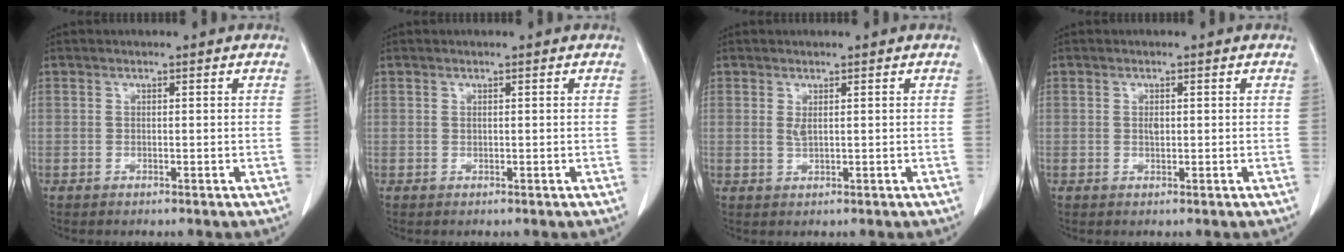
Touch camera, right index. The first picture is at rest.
{"total": 0.0}
{"total": 1.1, "force": [0.4, 0.2, 1.0], "torque": [-0.024, -0.005, 0.010]}
{"total": 1.0, "force": [0.1, 0.5, 0.8], "torque": [-0.015, 0.000, 0.003]}